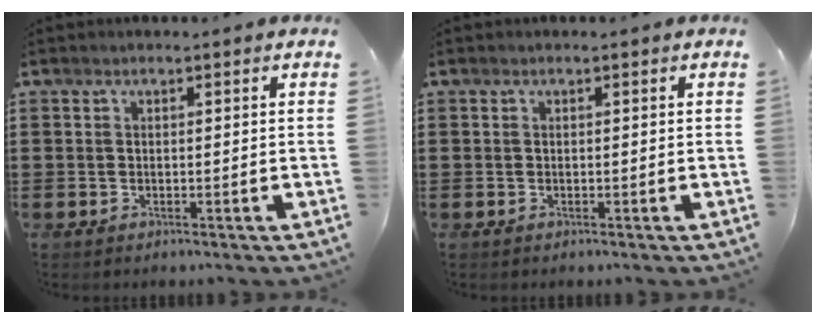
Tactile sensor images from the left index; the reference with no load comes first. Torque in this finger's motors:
{"motor_torque": [0.00, 0.00, 0.00, 0.00]}